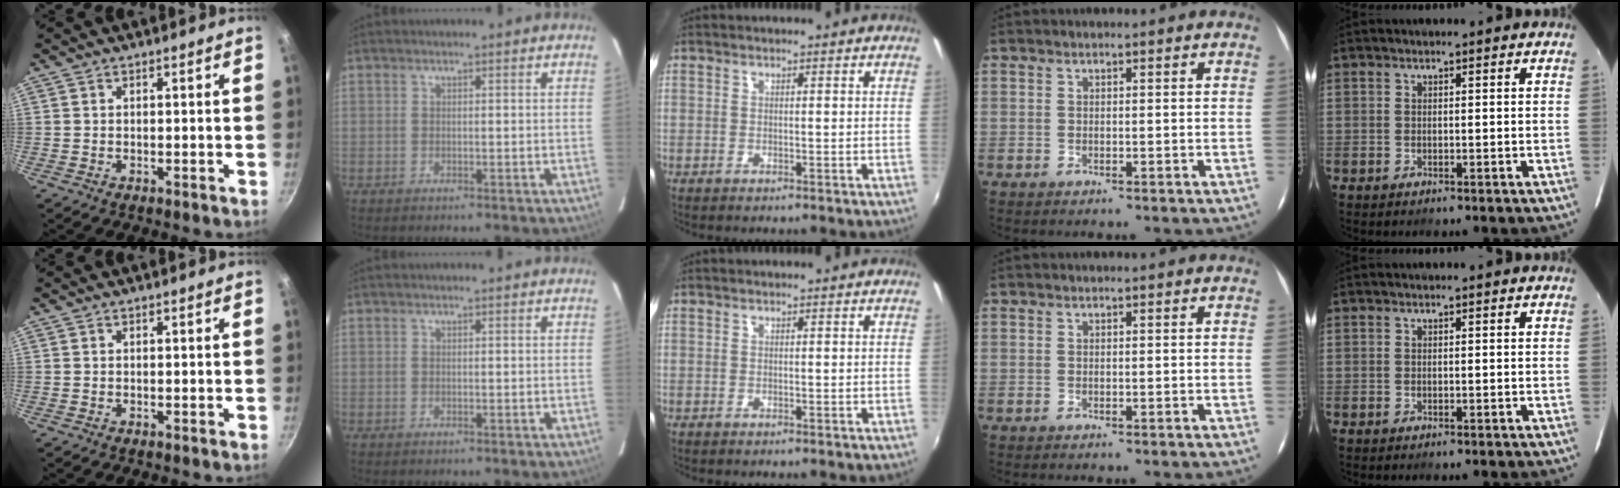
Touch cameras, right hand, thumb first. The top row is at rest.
{}